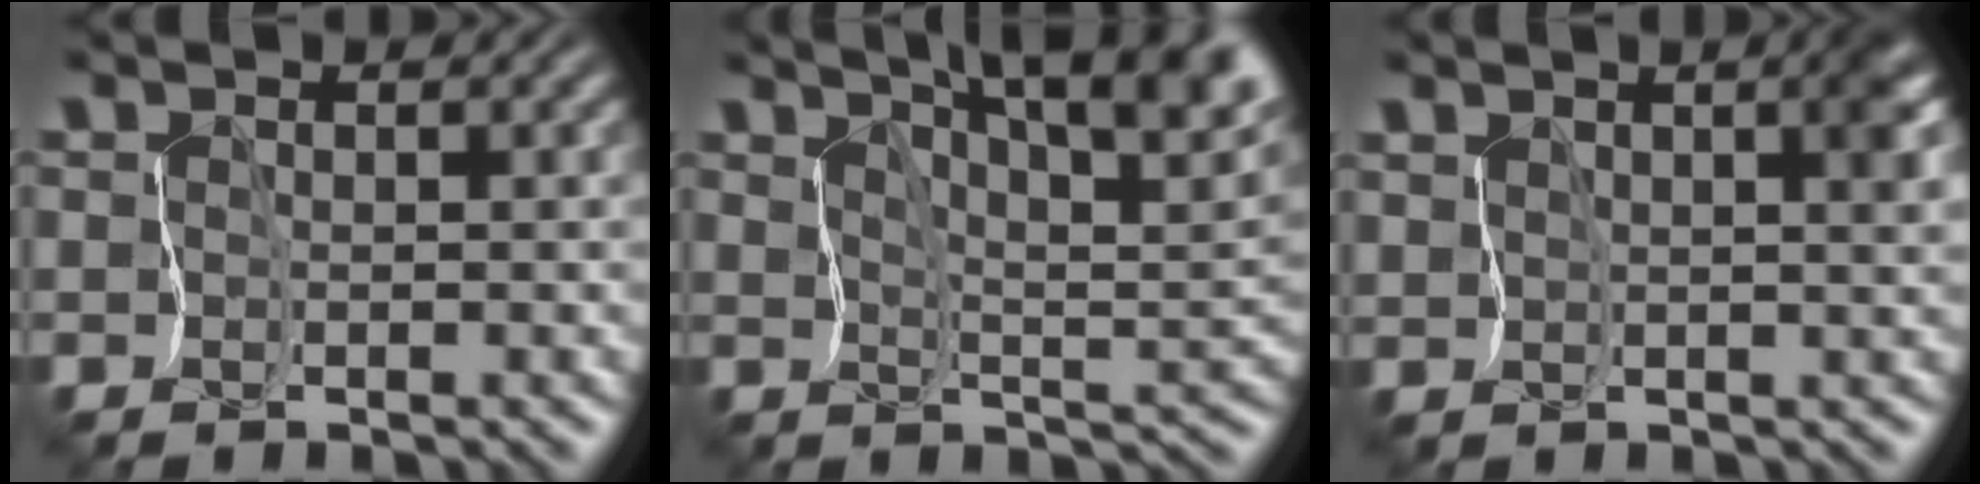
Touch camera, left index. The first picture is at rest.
{"total": 11.2, "force": [7.6, 2.9, 7.7], "torque": [-0.103, 0.017, 0.092]}
{"total": 4.7, "force": [1.5, 2.0, 4.0], "torque": [-0.054, 0.006, 0.024]}